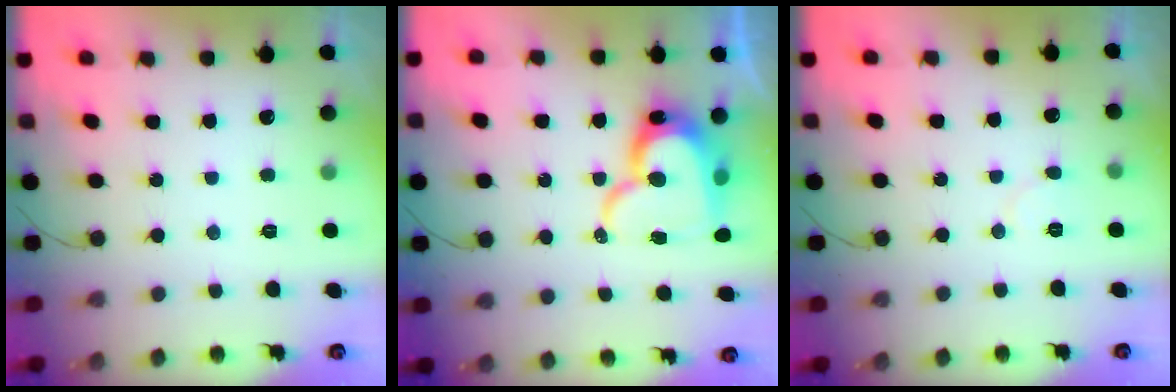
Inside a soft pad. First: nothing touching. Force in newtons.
{"total": 17.2, "press": 17.2, "slide": 1.8}
{"total": 4.3, "press": 4.3, "slide": 0.5}